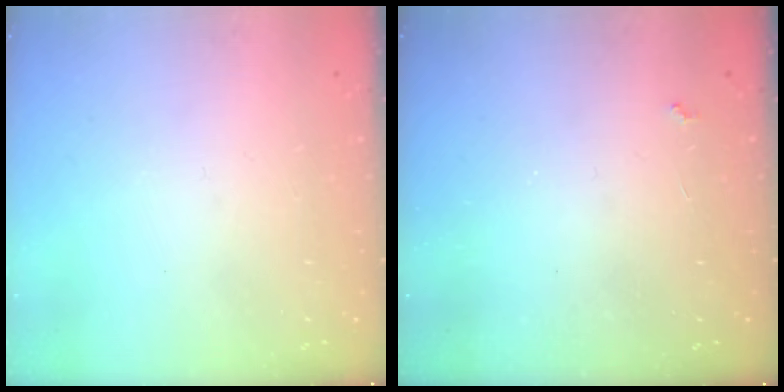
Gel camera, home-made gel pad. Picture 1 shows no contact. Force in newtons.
{"total": 2.3, "press": 2.3, "slide": 0.4}